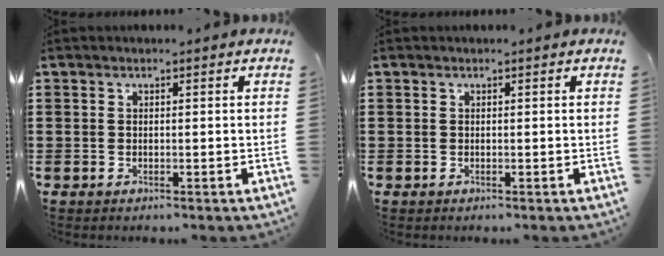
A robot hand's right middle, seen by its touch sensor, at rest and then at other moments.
{"total": 0.0}